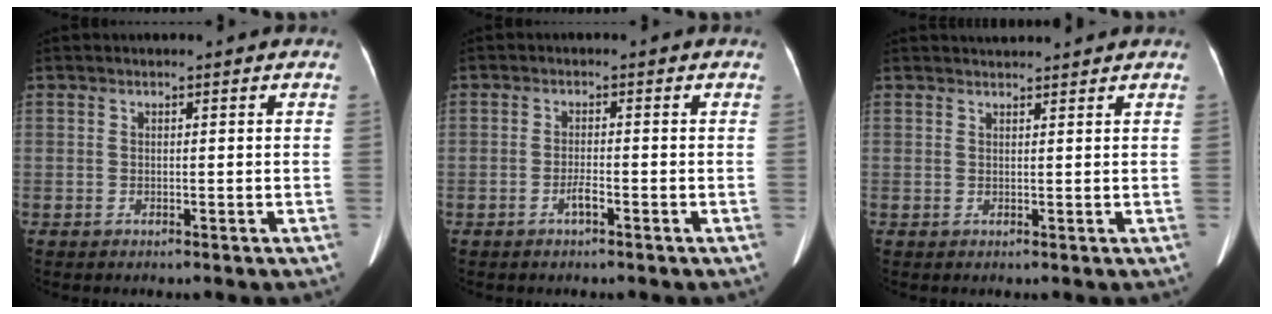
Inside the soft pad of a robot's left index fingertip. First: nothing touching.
{"total": 1.7, "force": [-1.0, 0.2, 1.4], "torque": [-0.026, 0.001, -0.020]}
{"total": 2.9, "force": [2.9, 0.0, 0.4], "torque": [-0.007, 0.025, 0.045]}